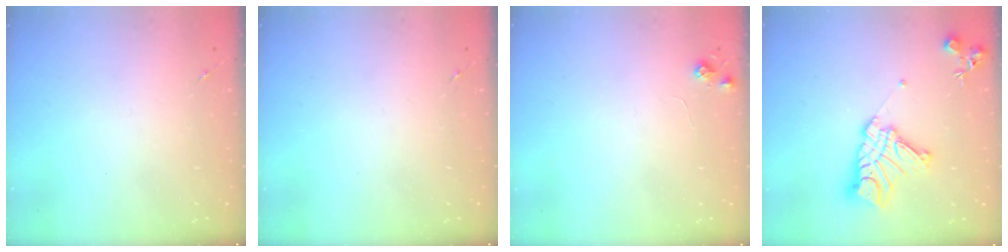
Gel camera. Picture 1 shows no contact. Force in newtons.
{"total": 0.0}
{"total": 5.3, "press": 5.2, "slide": 0.7}
{"total": 16.4, "press": 16.3, "slide": 1.4}